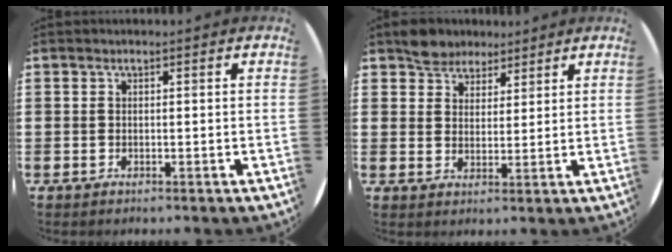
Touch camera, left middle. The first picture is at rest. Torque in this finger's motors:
{"motor_torque": [0.18, -0.17, 0.05, 0.03]}